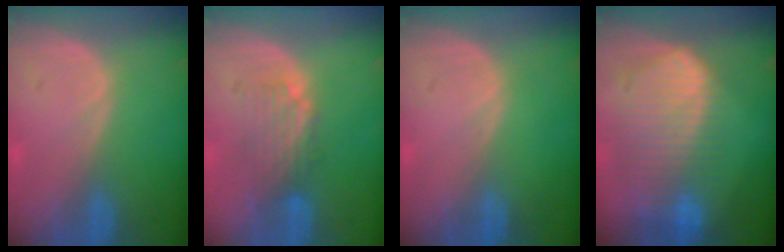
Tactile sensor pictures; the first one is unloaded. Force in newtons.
{"total": 4.6, "press": 3.9, "slide": 2.4}
{"total": 0.0}
{"total": 10.6, "press": 9.1, "slide": 5.3}